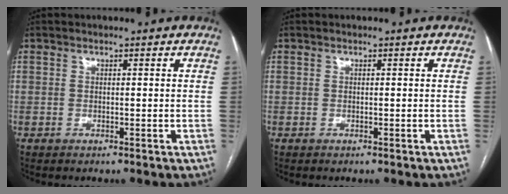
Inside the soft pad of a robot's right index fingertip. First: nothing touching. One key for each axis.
{"total": 0.0}